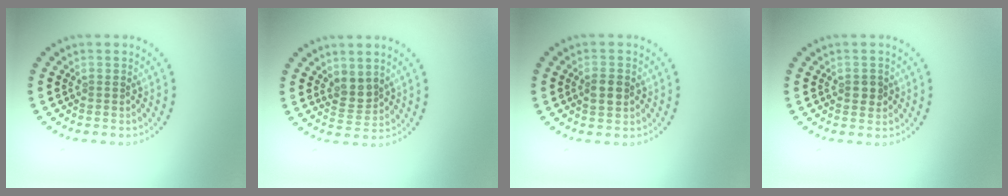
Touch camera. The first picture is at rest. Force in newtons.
{"total": 2.1, "press": 1.8, "slide": 1.1}
{"total": 2.1, "press": 2.1, "slide": 0.0}
{"total": 1.5, "press": 1.4, "slide": 0.2}